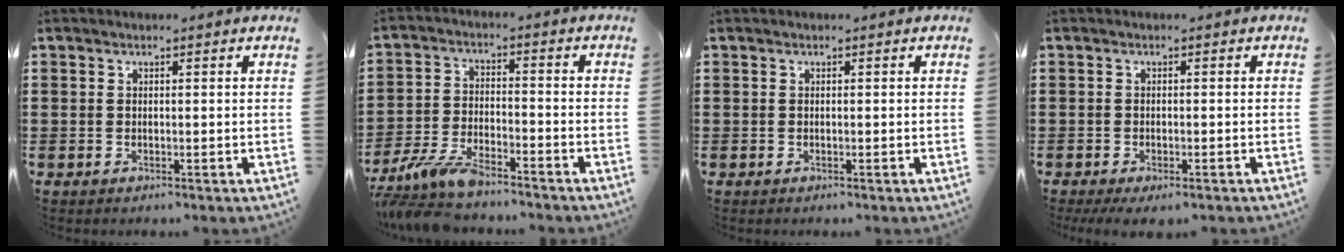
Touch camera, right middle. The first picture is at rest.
{"total": 7.4, "force": [-6.5, 1.3, 3.3], "torque": [-0.082, -0.002, -0.129]}
{"total": 0.0}
{"total": 1.1, "force": [-0.8, 0.2, 0.7], "torque": [-0.014, -0.004, -0.014]}